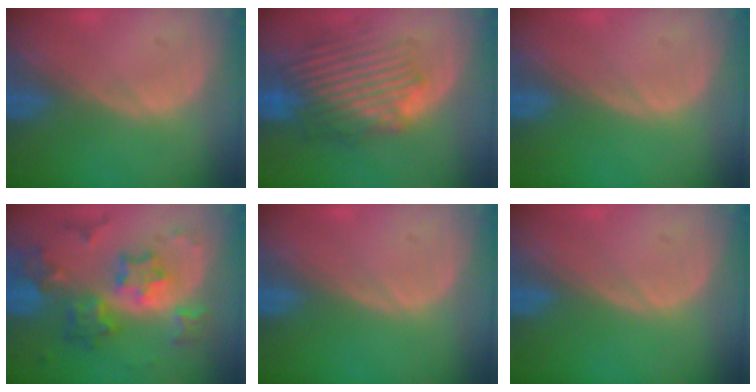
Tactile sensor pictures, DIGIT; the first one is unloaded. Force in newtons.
{"total": 8.4, "press": 8.1, "slide": 2.2}
{"total": 0.0}
{"total": 8.9, "press": 8.9, "slide": 0.8}
{"total": 0.0}
{"total": 0.0}